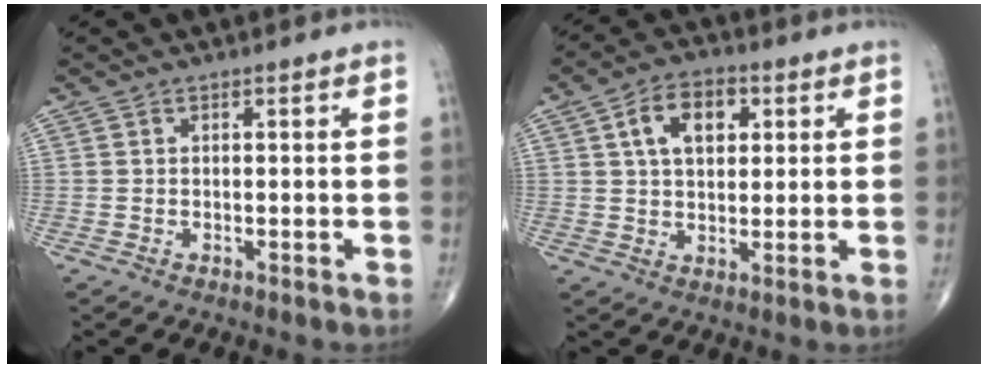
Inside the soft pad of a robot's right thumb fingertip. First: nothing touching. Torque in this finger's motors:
{"motor_torque": [0.07, 0.08, 0.49, 0.42, 0.16]}